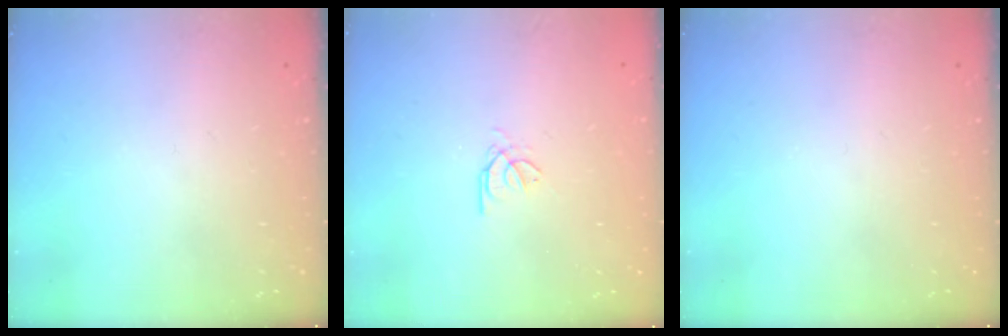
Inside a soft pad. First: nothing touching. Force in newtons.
{"total": 0.7, "press": 0.6, "slide": 0.4}
{"total": 0.0}